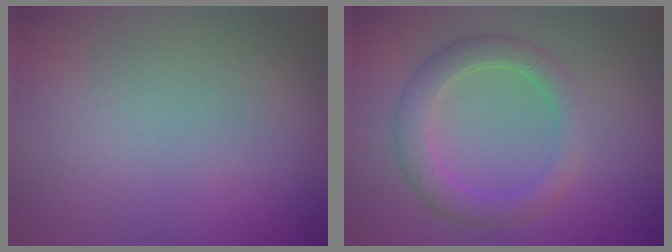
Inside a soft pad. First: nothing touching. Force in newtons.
{"total": 3.5, "press": 3.5, "slide": 0.2}